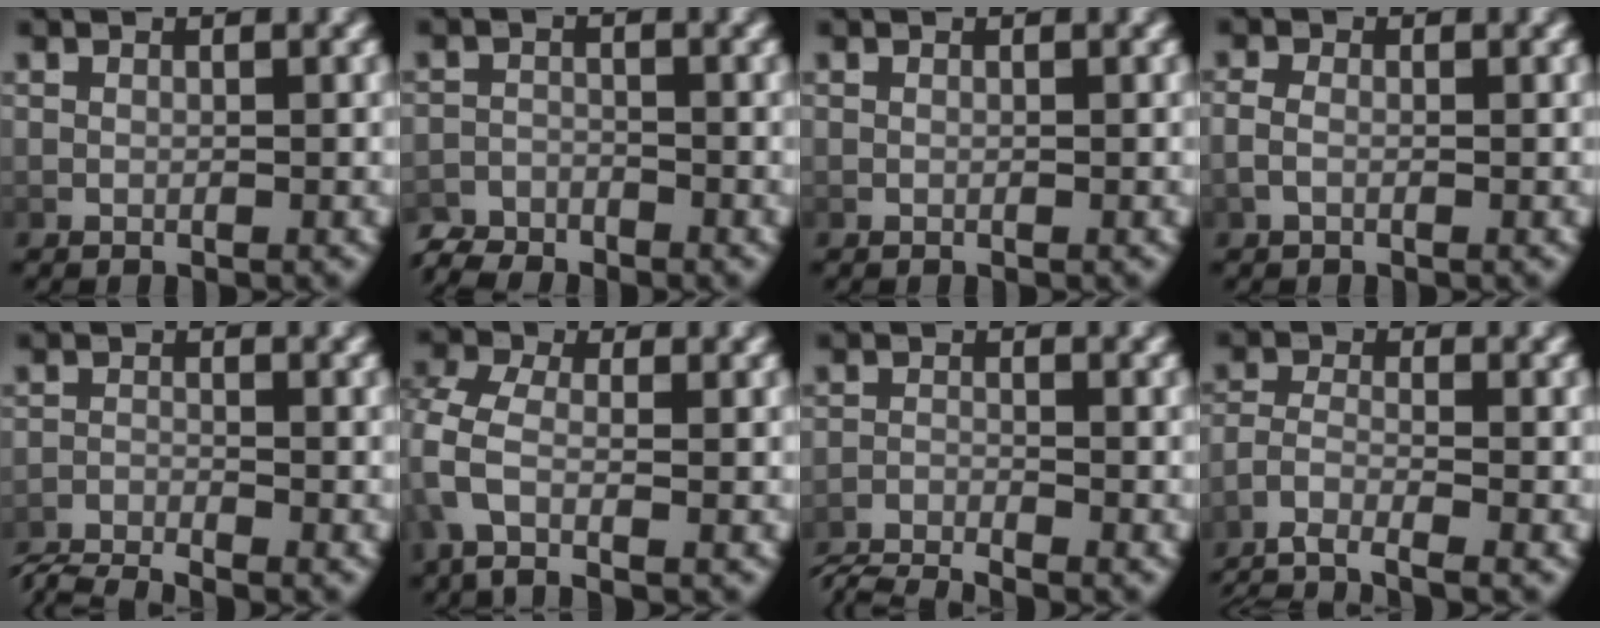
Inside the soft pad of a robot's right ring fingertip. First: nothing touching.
{"total": 3.0, "force": [-2.8, 0.9, 0.1], "torque": [0.000, -0.012, -0.051]}
{"total": 0.0}
{"total": 1.3, "force": [-0.2, 0.8, 1.0], "torque": [-0.029, -0.005, -0.002]}
{"total": 3.9, "force": [-3.8, 0.8, 0.7], "torque": [-0.010, -0.013, -0.064]}
{"total": 3.8, "force": [-0.6, 2.1, 3.1], "torque": [-0.087, -0.015, -0.005]}
{"total": 4.4, "force": [-4.2, 0.9, 0.8], "torque": [-0.012, -0.015, -0.070]}
{"total": 5.8, "force": [-4.4, 2.3, 3.1], "torque": [-0.076, -0.025, -0.062]}